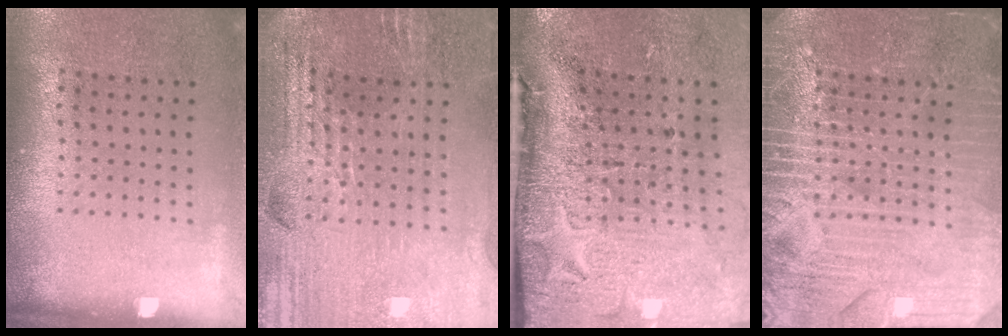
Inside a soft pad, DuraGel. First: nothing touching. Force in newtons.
{"total": 2.8, "press": 2.8, "slide": 0.5}
{"total": 4.9, "press": 3.9, "slide": 3.0}
{"total": 6.8, "press": 6.7, "slide": 1.0}